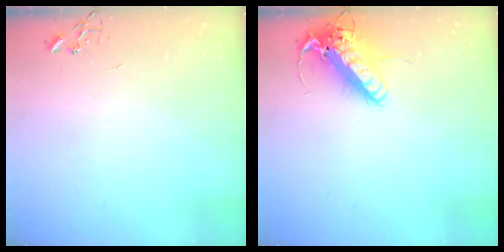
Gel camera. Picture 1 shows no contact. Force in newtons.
{"total": 16.2, "press": 15.9, "slide": 3.2}